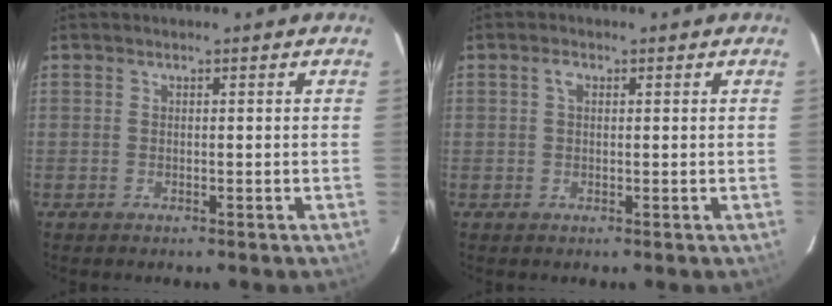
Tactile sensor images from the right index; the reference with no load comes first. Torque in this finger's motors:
{"motor_torque": [0.10, 0.00, 0.10, 0.04]}